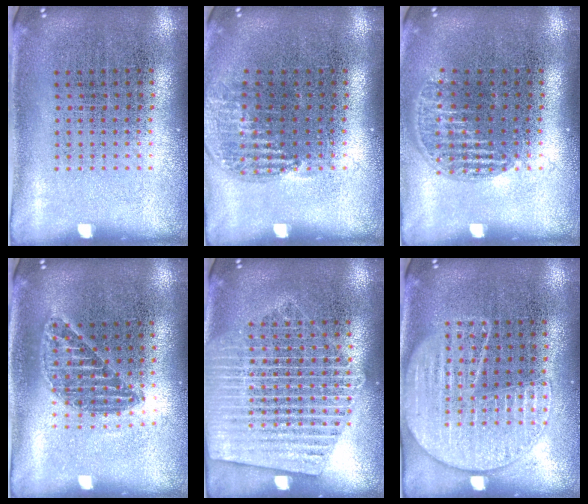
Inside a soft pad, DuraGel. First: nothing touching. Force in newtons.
{"total": 0.9, "press": 0.9, "slide": 0.2}
{"total": 1.2, "press": 1.0, "slide": 0.5}
{"total": 1.2, "press": 1.1, "slide": 0.5}
{"total": 2.1, "press": 2.1, "slide": 0.2}
{"total": 1.5, "press": 1.5, "slide": 0.1}